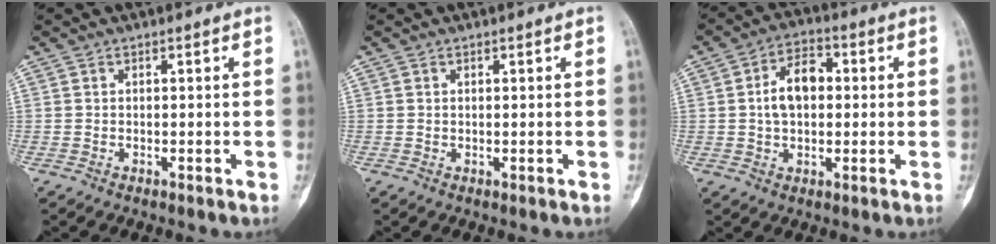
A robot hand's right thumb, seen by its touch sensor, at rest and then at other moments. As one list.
[{"total": 0.0}, {"total": 8.4, "force": [0.6, 5.5, 6.3], "torque": [-0.090, 0.023, 0.005]}]